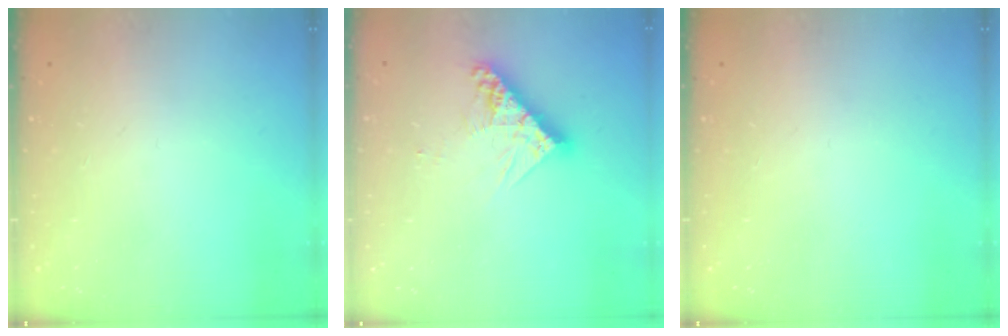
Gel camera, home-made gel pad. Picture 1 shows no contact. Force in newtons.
{"total": 10.7, "press": 10.6, "slide": 1.0}
{"total": 0.0}